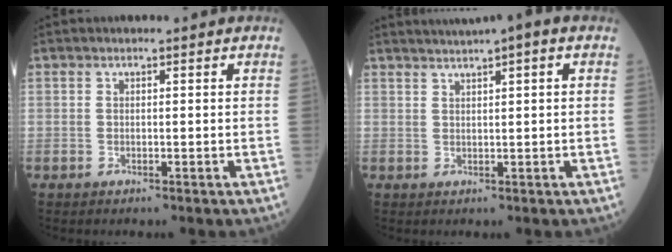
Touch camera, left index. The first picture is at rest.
{"total": 5.8, "force": [4.0, 0.2, 4.2], "torque": [-0.070, 0.029, 0.061]}